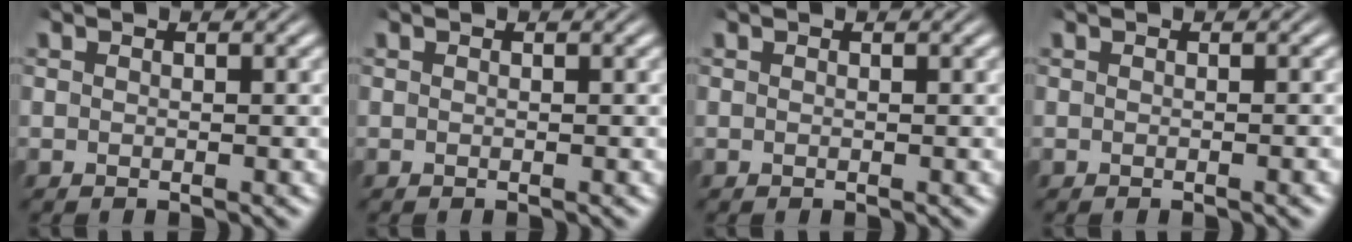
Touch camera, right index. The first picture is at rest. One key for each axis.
{"total": 0.0}
{"total": 0.0}
{"total": 0.0}